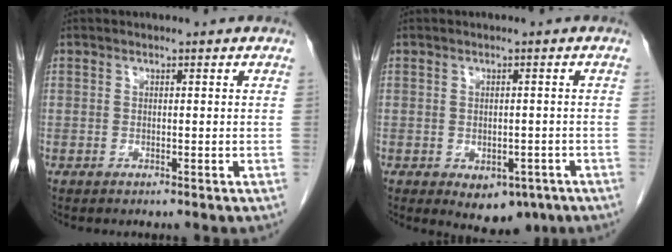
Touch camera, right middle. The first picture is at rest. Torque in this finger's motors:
{"motor_torque": [0.02, -0.01, 0.02, 0.02]}